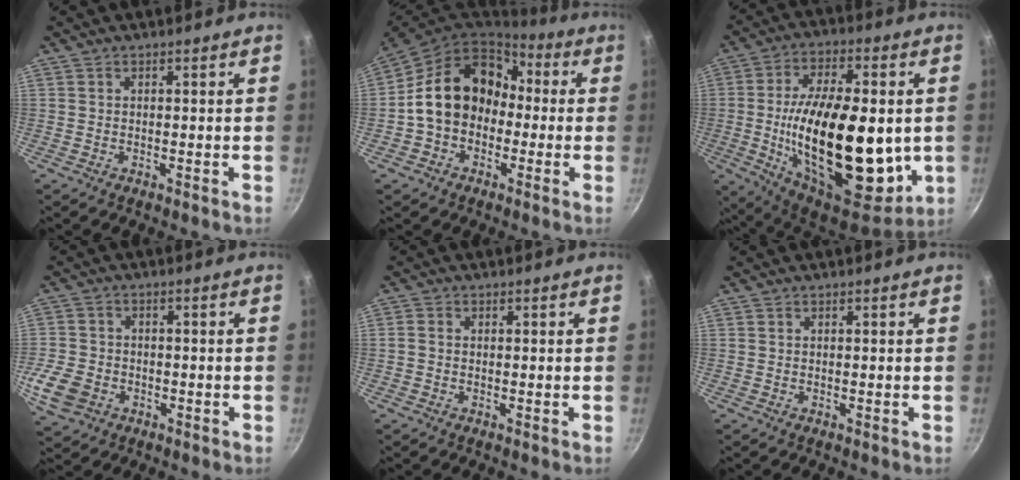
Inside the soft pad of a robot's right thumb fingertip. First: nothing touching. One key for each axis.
{"total": 16.4, "fx": -0.1, "fy": 13.0, "fz": 10.0, "tx": -0.142, "ty": 0.060, "tz": -0.012}
{"total": 30.8, "fx": -2.0, "fy": 15.0, "fz": 26.8, "tx": -0.433, "ty": -0.007, "tz": -0.025}
{"total": 8.8, "fx": -3.0, "fy": 6.9, "fz": 4.5, "tx": -0.095, "ty": 0.017, "tz": -0.056}
{"total": 1.2, "fx": -0.2, "fy": 0.9, "fz": 0.6, "tx": -0.013, "ty": 0.005, "tz": -0.006}
{"total": 0.0}